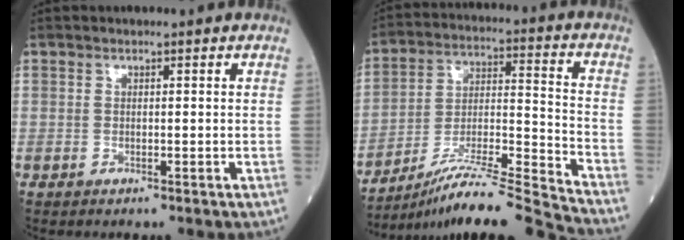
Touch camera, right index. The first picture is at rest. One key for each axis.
{"total": 18.2, "fx": -16.3, "fy": -2.5, "fz": 7.8, "tx": -0.138, "ty": -0.002, "tz": -0.284}